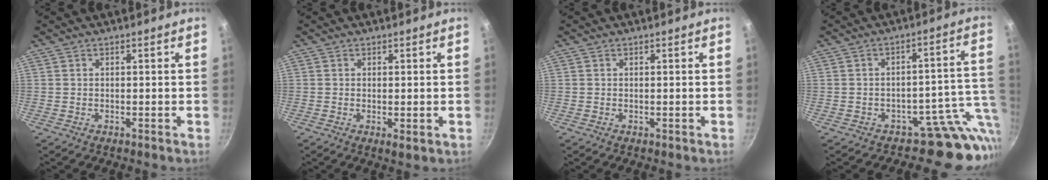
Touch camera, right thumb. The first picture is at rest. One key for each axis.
{"total": 1.9, "fx": -0.3, "fy": 0.5, "fz": 1.8, "tx": -0.031, "ty": -0.009, "tz": -0.003}
{"total": 0.0}
{"total": 10.6, "fx": -3.2, "fy": 7.6, "fz": 6.7, "tx": -0.015, "ty": 0.032, "tz": -0.045}